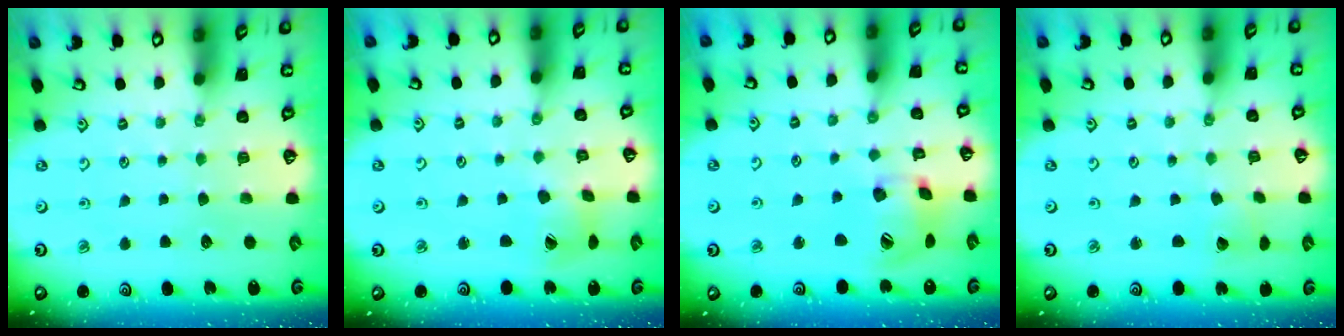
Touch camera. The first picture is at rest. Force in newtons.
{"total": 5.3, "press": 5.2, "slide": 0.5}
{"total": 14.4, "press": 14.3, "slide": 2.2}
{"total": 2.5, "press": 2.5, "slide": 0.1}